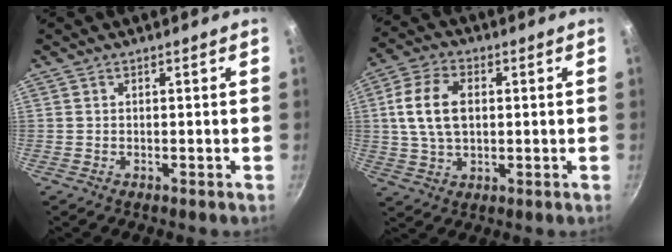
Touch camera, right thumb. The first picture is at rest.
{"total": 10.8, "force": [1.5, 6.9, 8.2], "torque": [-0.149, 0.012, 0.023]}